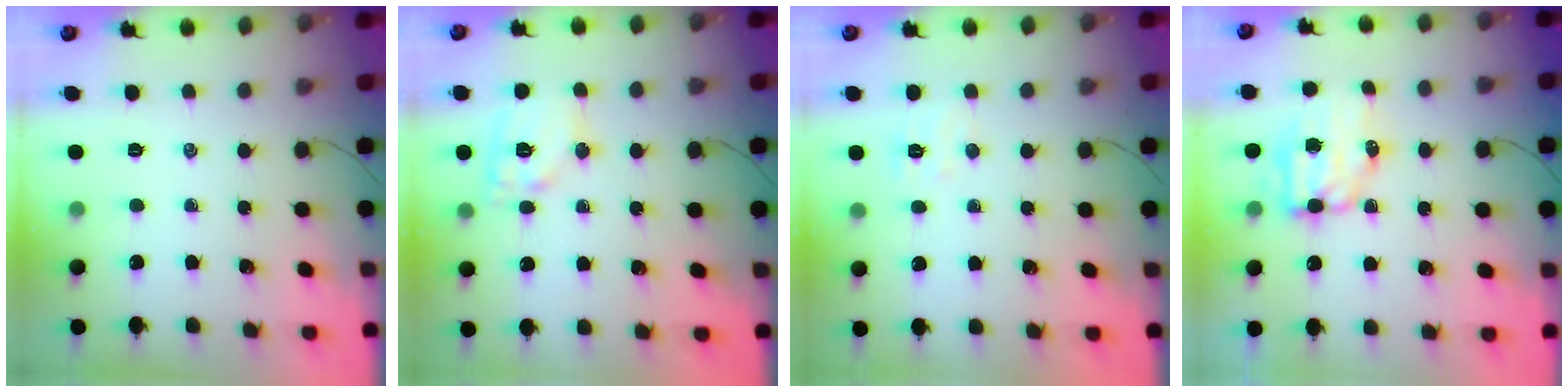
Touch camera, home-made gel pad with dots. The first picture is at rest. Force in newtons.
{"total": 11.1, "press": 11.1, "slide": 1.0}
{"total": 4.6, "press": 4.5, "slide": 1.0}
{"total": 8.5, "press": 8.3, "slide": 1.7}